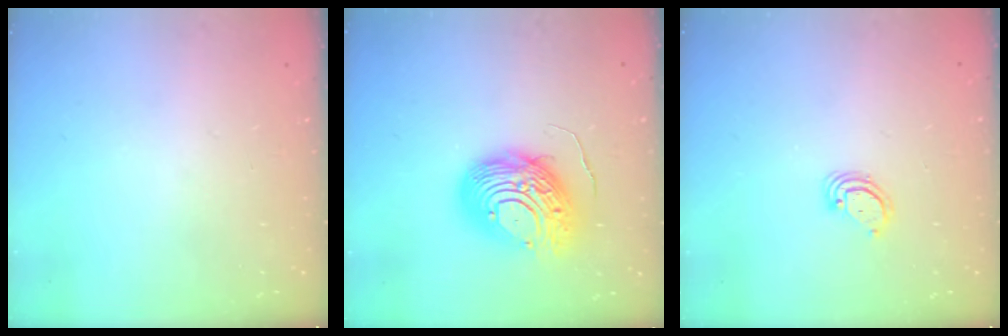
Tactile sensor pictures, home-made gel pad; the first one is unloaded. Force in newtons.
{"total": 13.4, "press": 13.4, "slide": 1.2}
{"total": 3.2, "press": 3.2, "slide": 0.4}